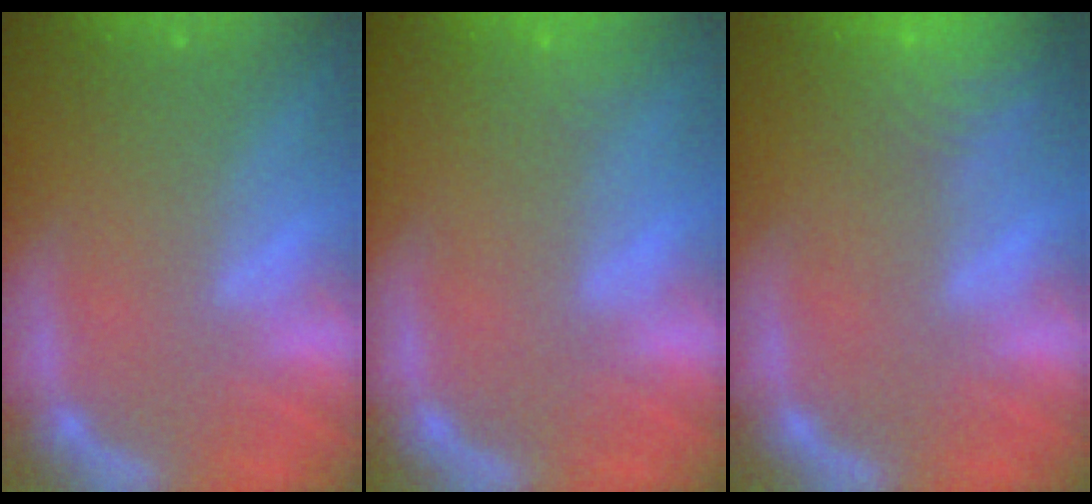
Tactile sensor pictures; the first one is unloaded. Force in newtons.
{"total": 1.9}
{"total": 8.0}